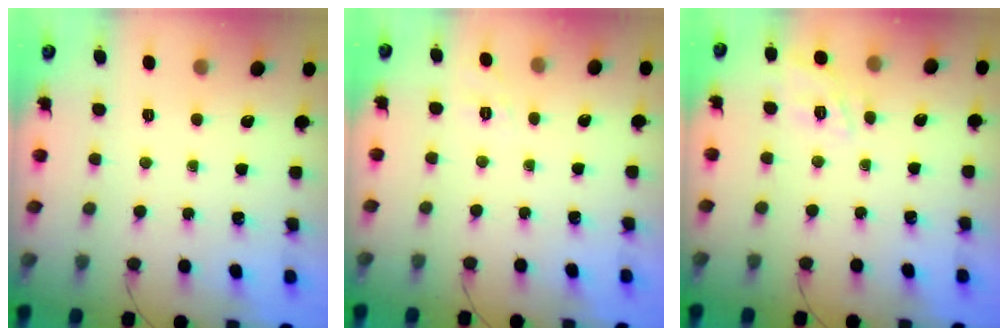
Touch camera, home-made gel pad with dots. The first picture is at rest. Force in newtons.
{"total": 2.9, "press": 2.4, "slide": 1.7}
{"total": 3.5, "press": 3.2, "slide": 1.4}